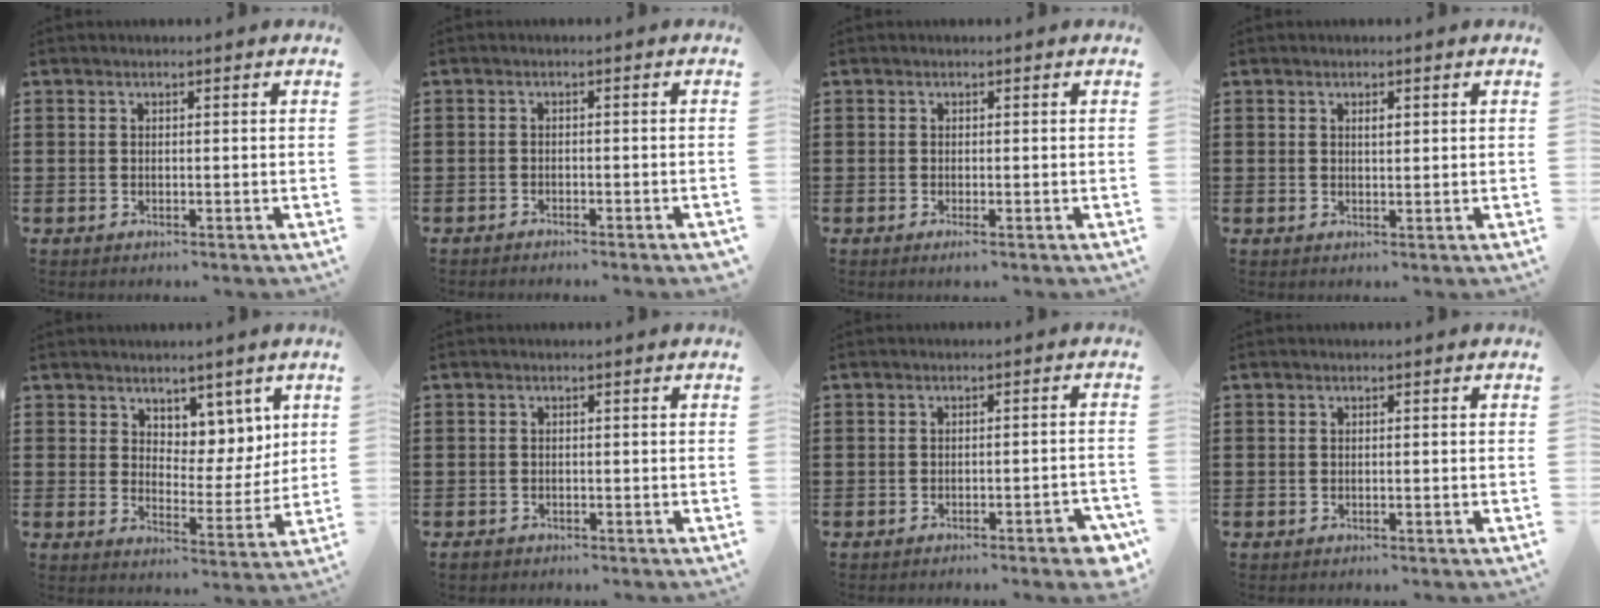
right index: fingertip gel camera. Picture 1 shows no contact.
{"total": 1.4, "force": [-1.4, 0.1, 0.1], "torque": [-0.005, 0.002, -0.028]}
{"total": 0.8, "force": [-0.3, 0.0, 0.7], "torque": [-0.019, -0.009, -0.007]}
{"total": 1.0, "force": [0.4, 0.4, 0.9], "torque": [-0.018, 0.004, 0.005]}
{"total": 6.3, "force": [4.7, 4.1, 0.7], "torque": [-0.029, -0.022, 0.086]}
{"total": 0.9, "force": [-0.7, 0.5, 0.1], "torque": [-0.004, 0.000, -0.016]}
{"total": 2.7, "force": [-2.2, 0.2, 1.7], "torque": [-0.028, -0.003, -0.038]}
{"total": 0.0}